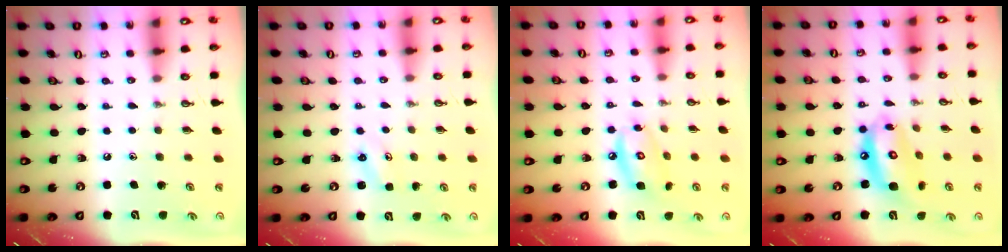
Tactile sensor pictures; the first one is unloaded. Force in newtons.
{"total": 2.9, "press": 2.9, "slide": 0.3}
{"total": 9.5, "press": 9.4, "slide": 0.7}
{"total": 13.0, "press": 12.9, "slide": 1.8}